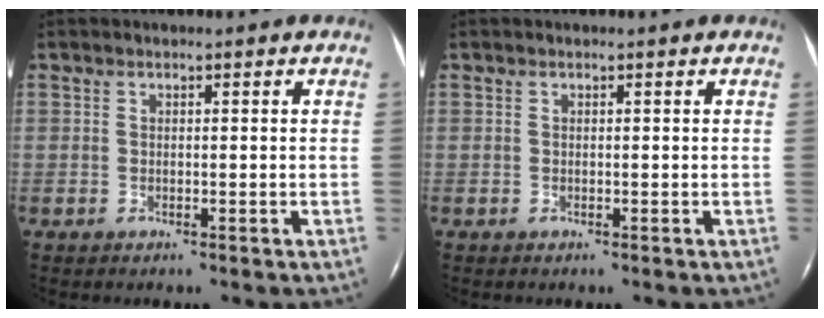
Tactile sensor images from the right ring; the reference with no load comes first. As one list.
[{"total": 0.0}]